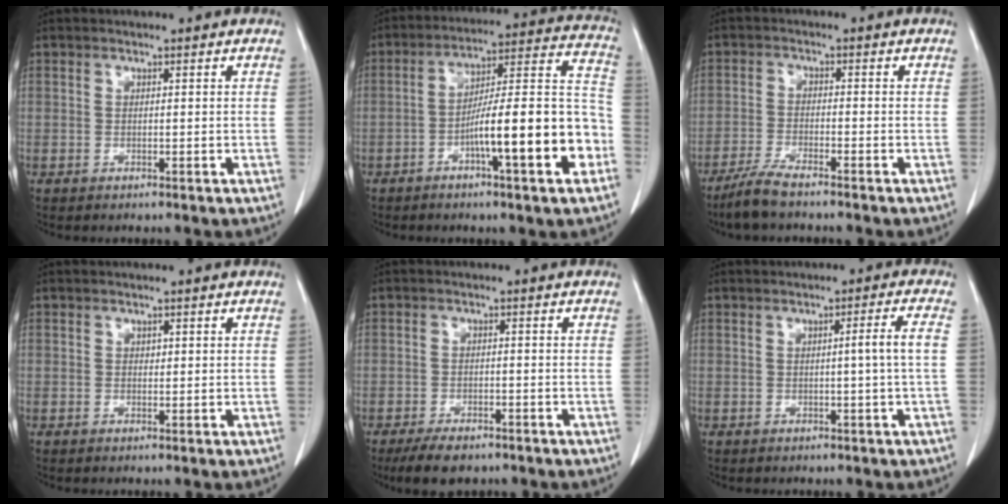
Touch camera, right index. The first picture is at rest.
{"total": 17.1, "force": [-5.9, 1.7, 16.0], "torque": [-0.234, 0.021, -0.087]}
{"total": 4.9, "force": [-4.1, 0.3, 2.7], "torque": [-0.061, -0.013, -0.080]}
{"total": 0.5, "force": [0.2, 0.4, 0.2], "torque": [0.000, 0.000, 0.003]}
{"total": 5.3, "force": [-4.0, 2.4, 2.4], "torque": [-0.040, -0.004, -0.064]}
{"total": 3.0, "force": [-0.3, -1.0, 2.8], "torque": [-0.039, 0.001, -0.002]}